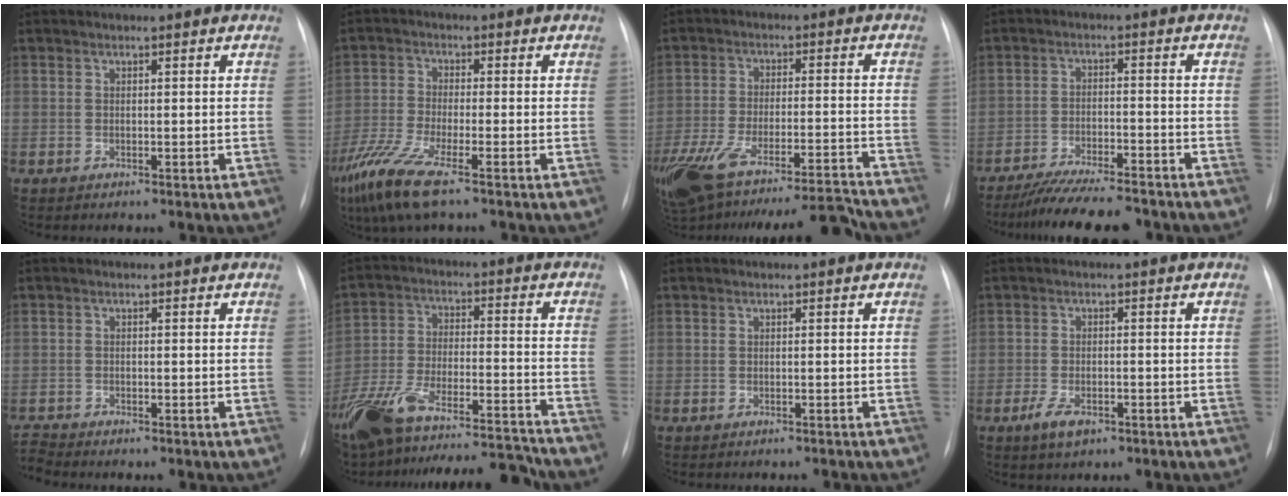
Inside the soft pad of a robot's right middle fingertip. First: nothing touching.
{"total": 8.2, "force": [-5.4, 0.9, 6.2], "torque": [-0.142, -0.026, -0.107]}
{"total": 19.4, "force": [-16.9, 1.9, 9.5], "torque": [-0.177, 0.000, -0.265]}
{"total": 12.0, "force": [-10.7, 1.8, 5.3], "torque": [-0.083, -0.008, -0.163]}
{"total": 1.8, "force": [-1.6, -0.6, -0.4], "torque": [0.003, -0.016, -0.032]}
{"total": 22.6, "force": [-20.4, 3.4, 9.1], "torque": [-0.170, 0.008, -0.322]}
{"total": 1.6, "force": [-1.5, 0.1, 0.2], "torque": [-0.001, -0.004, -0.016]}
{"total": 3.7, "force": [-2.1, 1.7, 2.5], "torque": [-0.053, -0.003, -0.032]}